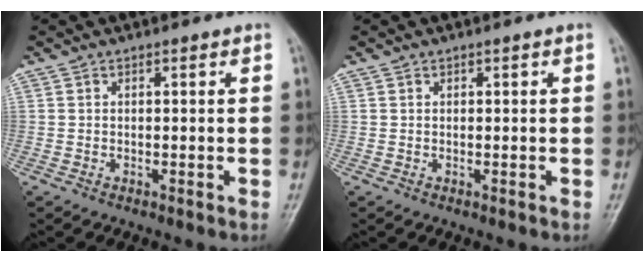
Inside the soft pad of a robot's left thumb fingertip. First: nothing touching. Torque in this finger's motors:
{"motor_torque": [0.00, 0.00, -0.04, -0.04, 0.00]}